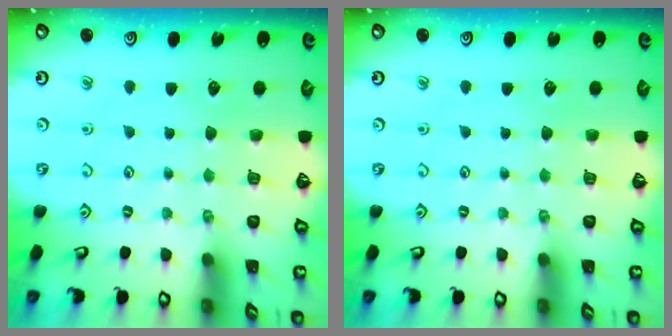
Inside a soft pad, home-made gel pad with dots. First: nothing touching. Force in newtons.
{"total": 0.0}